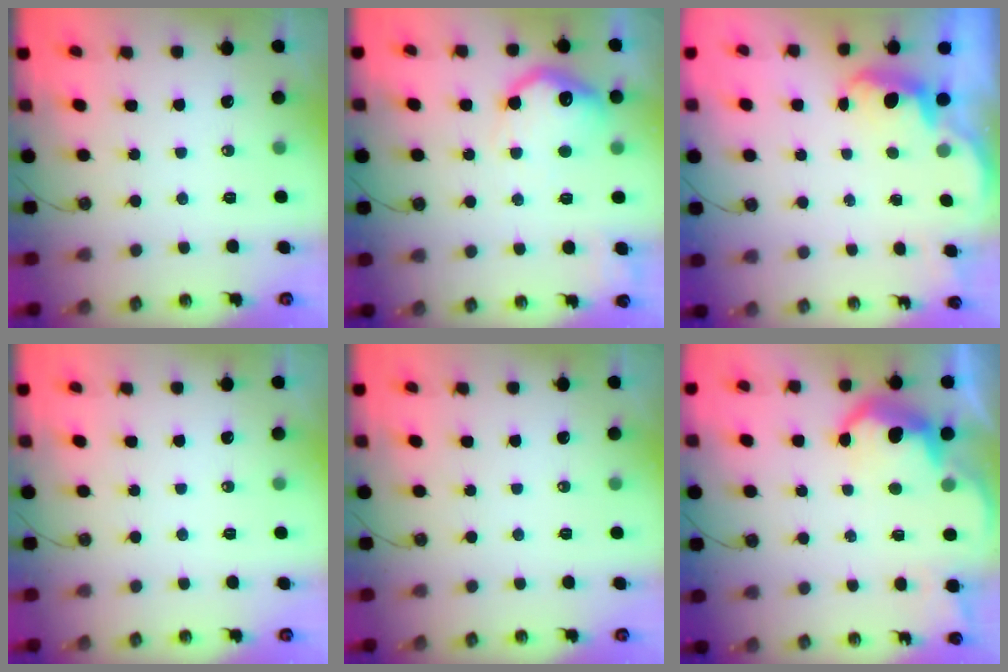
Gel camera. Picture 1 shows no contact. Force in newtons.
{"total": 14.5, "press": 14.5, "slide": 0.8}
{"total": 2.3, "press": 2.2, "slide": 0.6}
{"total": 0.0}
{"total": 0.0}
{"total": 8.3, "press": 8.2, "slide": 0.8}